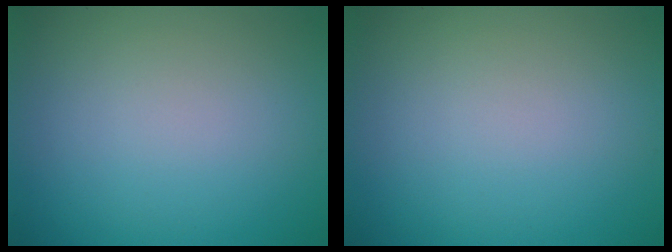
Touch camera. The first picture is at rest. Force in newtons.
{"total": 0.0}